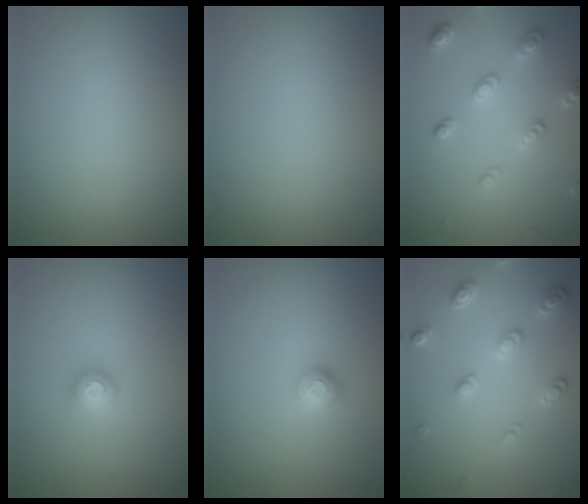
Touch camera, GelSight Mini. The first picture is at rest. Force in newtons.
{"total": 0.0}
{"total": 2.9, "press": 2.7, "slide": 1.0}
{"total": 1.2, "press": 1.2, "slide": 0.3}
{"total": 1.2, "press": 1.1, "slide": 0.3}
{"total": 3.0, "press": 2.9, "slide": 0.6}